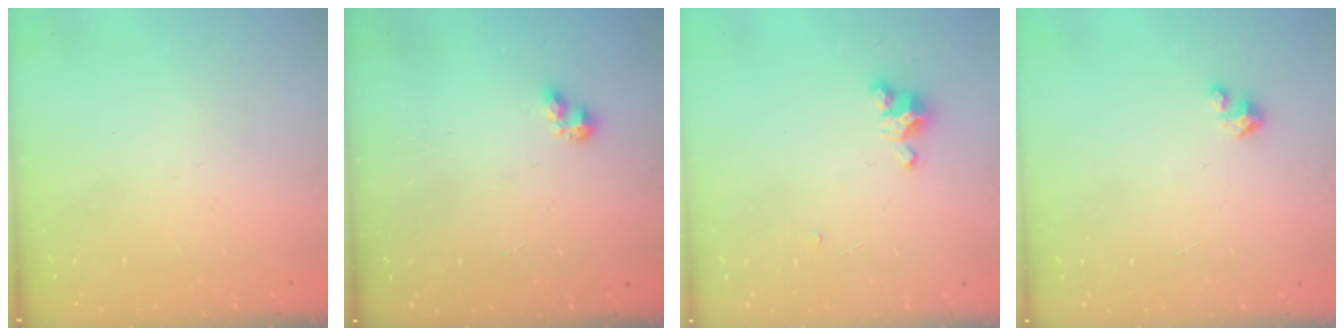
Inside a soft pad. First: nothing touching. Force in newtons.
{"total": 2.2, "press": 2.2, "slide": 0.3}
{"total": 2.9, "press": 2.9, "slide": 0.3}
{"total": 2.7, "press": 2.7, "slide": 0.1}